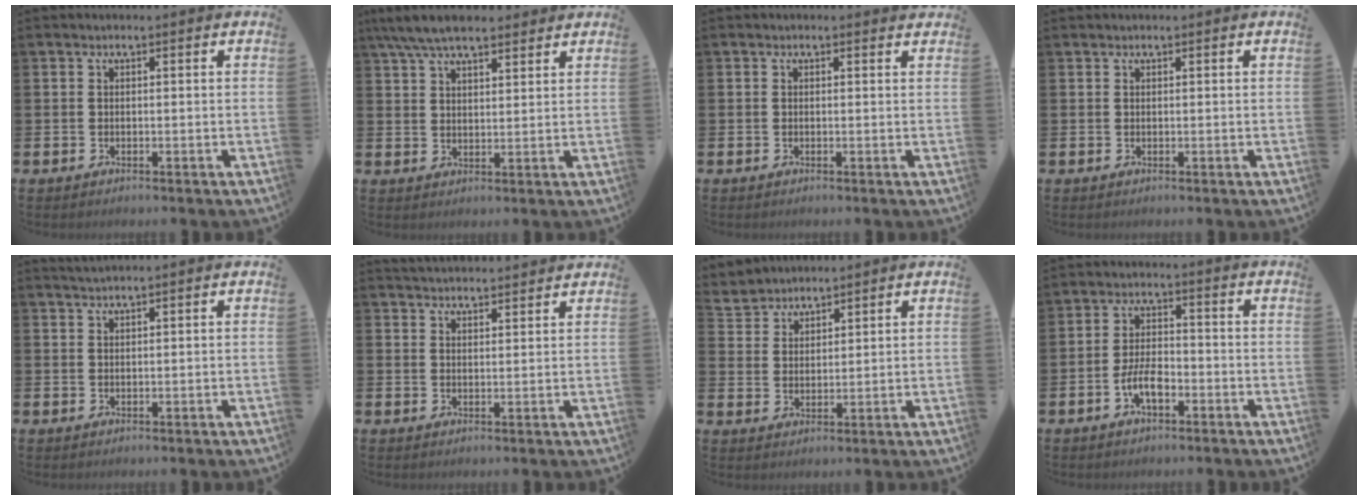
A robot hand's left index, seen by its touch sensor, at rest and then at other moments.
{"total": 6.6, "force": [5.8, 1.6, 2.7], "torque": [-0.074, -0.010, 0.108]}
{"total": 0.0}
{"total": 0.0}
{"total": 1.2, "force": [1.2, -0.2, 0.3], "torque": [-0.012, 0.003, 0.023]}
{"total": 3.1, "force": [3.1, 0.2, 0.1], "torque": [-0.006, -0.015, 0.057]}
{"total": 3.5, "force": [3.4, 0.8, -0.8], "torque": [-0.004, -0.016, 0.063]}
{"total": 4.5, "force": [-1.8, 2.0, 3.6], "torque": [-0.078, 0.004, -0.037]}